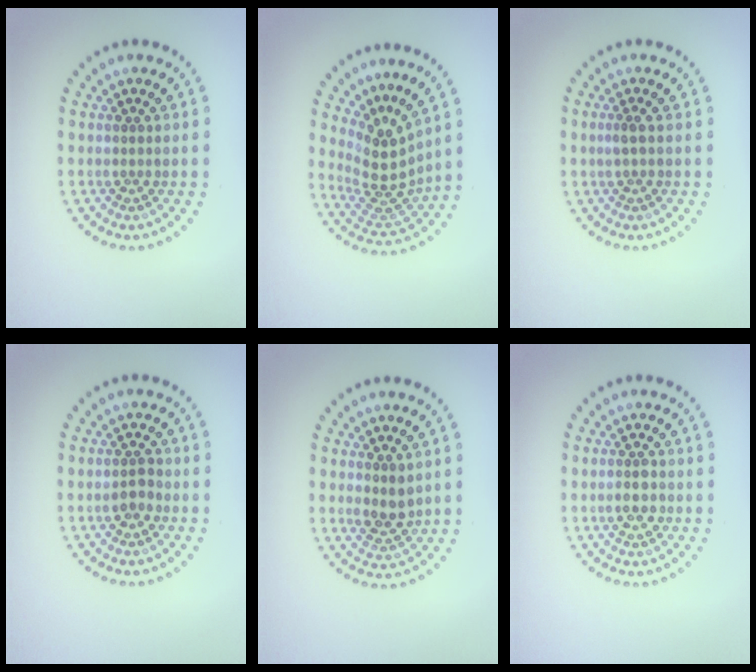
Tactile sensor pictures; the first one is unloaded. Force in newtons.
{"total": 3.9, "press": 2.8, "slide": 2.8}
{"total": 1.0, "press": 0.8, "slide": 0.6}
{"total": 1.5, "press": 1.5, "slide": 0.3}
{"total": 2.3, "press": 2.1, "slide": 1.0}
{"total": 1.6, "press": 1.6, "slide": 0.2}